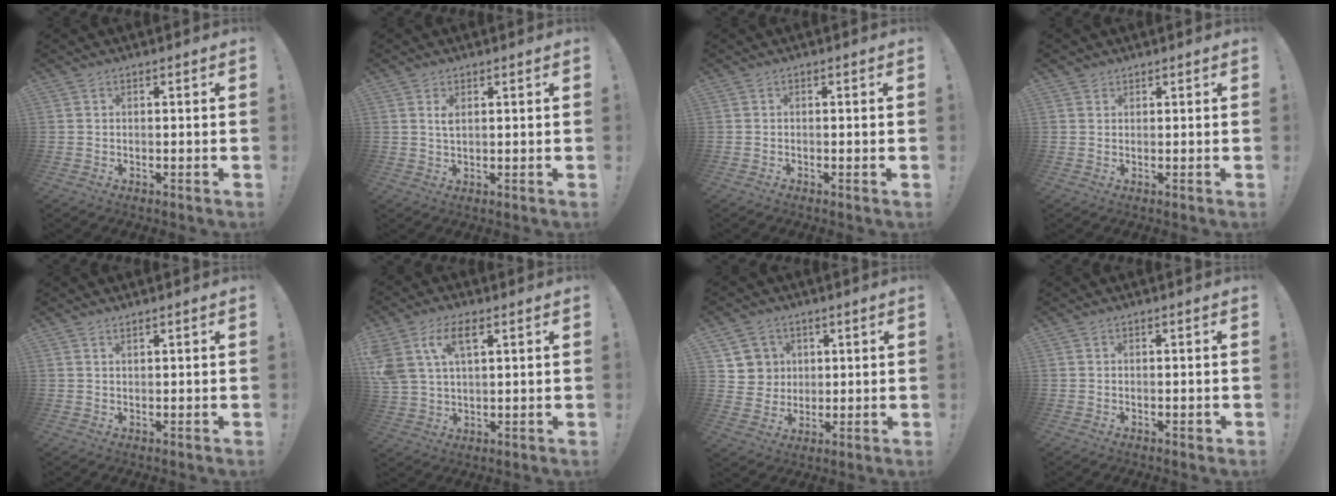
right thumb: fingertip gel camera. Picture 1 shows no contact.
{"total": 1.8, "force": [0.8, 1.0, 1.3], "torque": [-0.021, -0.002, 0.013]}
{"total": 0.6, "force": [-0.4, 0.0, 0.5], "torque": [-0.010, 0.000, -0.007]}
{"total": 1.5, "force": [1.2, 0.9, 0.1], "torque": [0.002, -0.004, 0.022]}
{"total": 0.9, "force": [0.7, 0.0, 0.5], "torque": [-0.004, -0.003, 0.012]}
{"total": 10.1, "force": [4.8, 5.5, 7.0], "torque": [-0.144, -0.004, 0.089]}
{"total": 7.6, "force": [2.7, 7.0, 1.0], "torque": [-0.015, -0.018, 0.057]}
{"total": 0.8, "force": [-0.1, 0.5, 0.6], "torque": [-0.003, 0.000, -0.002]}